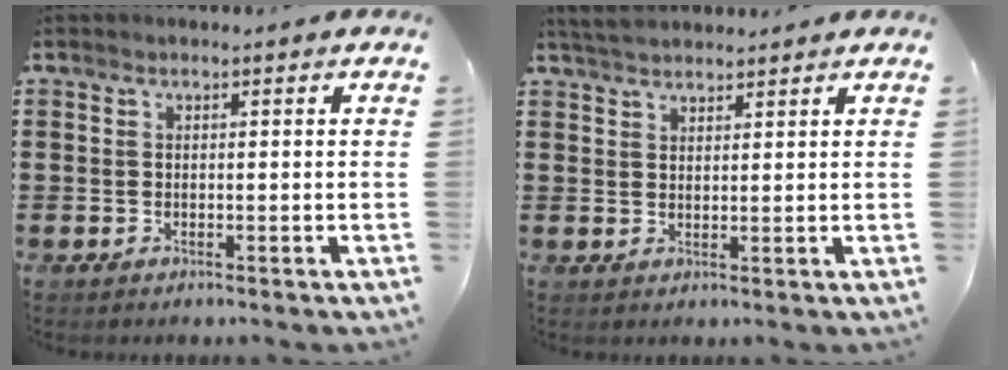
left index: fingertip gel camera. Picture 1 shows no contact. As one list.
[{"total": 3.4, "force": [3.2, 0.7, 1.0], "torque": [-0.027, -0.001, 0.061]}]